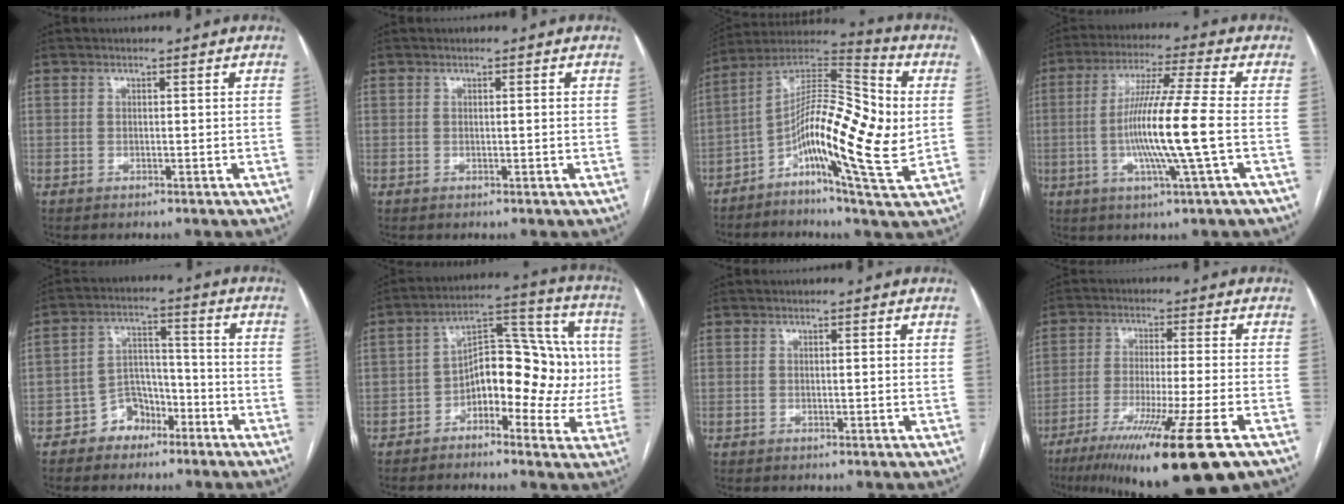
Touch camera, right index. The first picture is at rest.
{"total": 0.6, "force": [0.2, 0.0, 0.6], "torque": [-0.011, 0.003, 0.002]}
{"total": 18.8, "force": [-1.2, 3.7, 18.4], "torque": [-0.319, 0.028, -0.030]}
{"total": 12.6, "force": [-1.9, -1.3, 12.4], "torque": [-0.235, -0.008, -0.040]}
{"total": 6.4, "force": [-4.0, 4.6, 2.1], "torque": [-0.033, 0.024, -0.065]}
{"total": 13.3, "force": [-2.1, 7.2, 11.0], "torque": [-0.141, 0.055, -0.031]}
{"total": 0.9, "force": [0.3, 0.1, 0.8], "torque": [-0.015, 0.002, 0.003]}
{"total": 18.0, "force": [-10.9, -0.4, 14.3], "torque": [-0.214, -0.052, -0.177]}